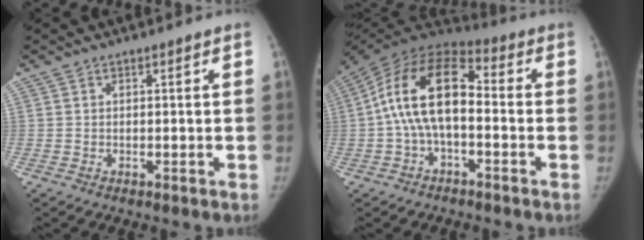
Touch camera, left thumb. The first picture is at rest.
{"total": 15.5, "force": [-1.1, 8.3, 13.1], "torque": [-0.238, 0.047, -0.031]}